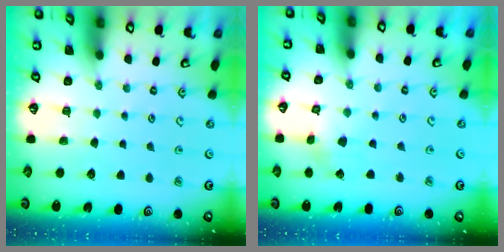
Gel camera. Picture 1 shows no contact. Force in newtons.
{"total": 2.4, "press": 2.4, "slide": 0.2}